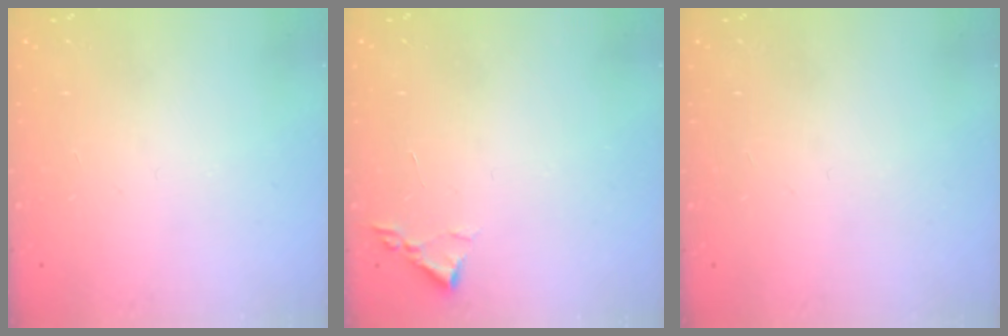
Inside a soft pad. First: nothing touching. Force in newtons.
{"total": 1.8, "press": 1.8, "slide": 0.3}
{"total": 0.0}